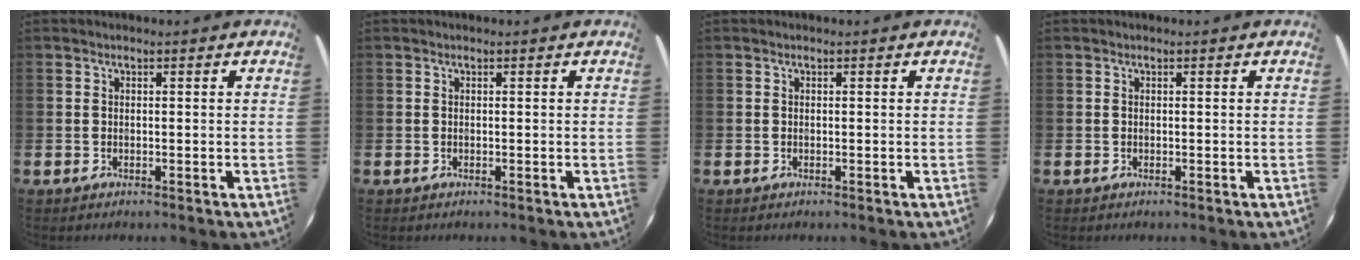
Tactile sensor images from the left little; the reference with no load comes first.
{"total": 0.0}
{"total": 0.0}
{"total": 0.0}